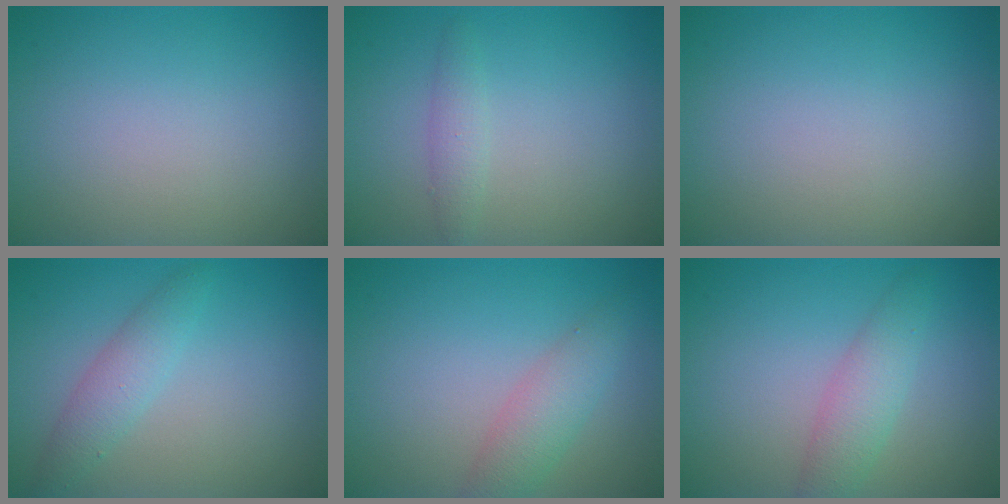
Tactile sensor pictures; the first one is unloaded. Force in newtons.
{"total": 1.4, "press": 1.4, "slide": 0.0}
{"total": 0.0}
{"total": 2.4, "press": 2.4, "slide": 0.1}
{"total": 3.0, "press": 3.0, "slide": 0.1}
{"total": 2.9, "press": 2.9, "slide": 0.0}